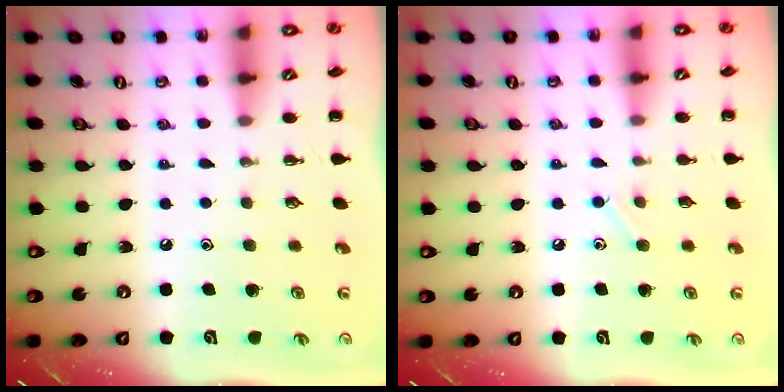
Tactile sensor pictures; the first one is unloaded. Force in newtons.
{"total": 5.5, "press": 5.2, "slide": 1.7}